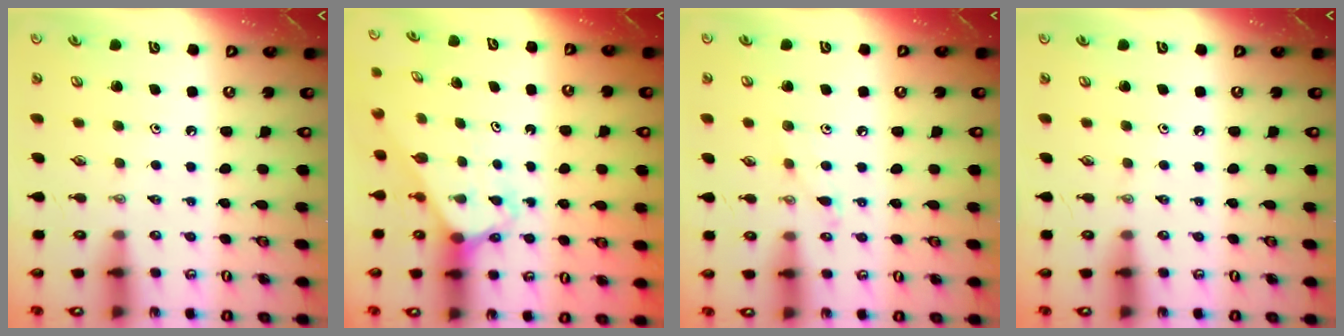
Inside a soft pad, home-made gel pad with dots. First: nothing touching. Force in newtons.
{"total": 2.7, "press": 2.7, "slide": 0.2}
{"total": 6.7, "press": 6.6, "slide": 0.8}
{"total": 0.0}